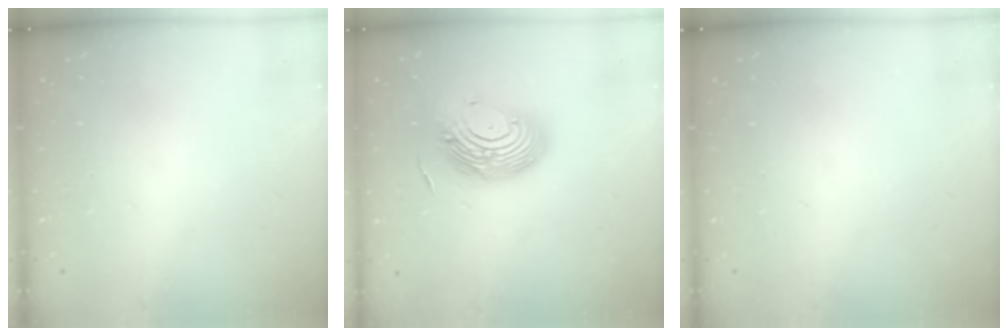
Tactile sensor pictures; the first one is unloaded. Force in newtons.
{"total": 13.3, "press": 12.8, "slide": 3.9}
{"total": 0.0}